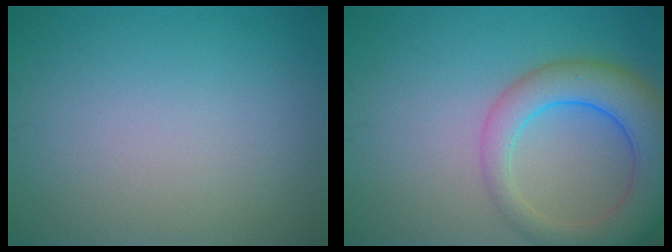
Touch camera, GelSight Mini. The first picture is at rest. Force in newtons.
{"total": 7.3, "press": 7.2, "slide": 0.6}